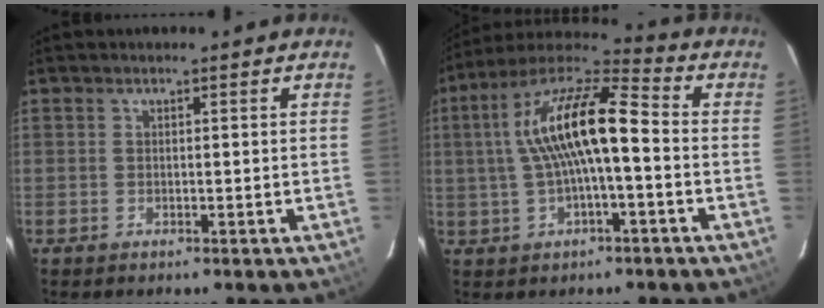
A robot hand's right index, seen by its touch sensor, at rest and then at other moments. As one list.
[{"total": 14.8, "force": [0.1, 4.0, 14.3], "torque": [-0.265, 0.024, -0.004]}]